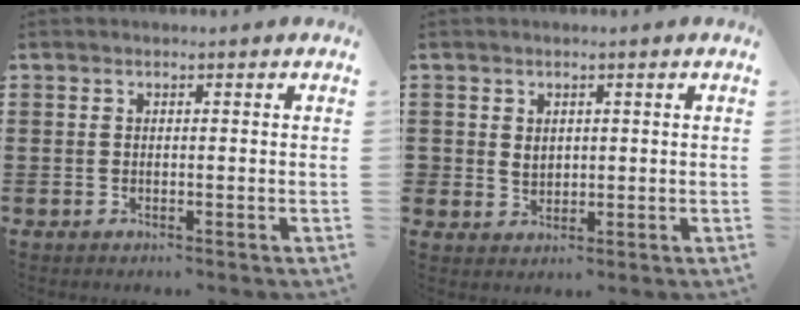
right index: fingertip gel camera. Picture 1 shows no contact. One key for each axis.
{"total": 1.7, "fx": 0.3, "fy": 1.6, "fz": 0.5, "tx": -0.014, "ty": 0.007, "tz": 0.005}